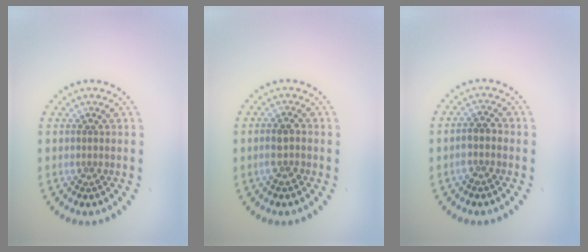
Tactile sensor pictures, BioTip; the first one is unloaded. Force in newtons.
{"total": 1.9, "press": 1.8, "slide": 0.6}
{"total": 1.9, "press": 1.7, "slide": 0.9}